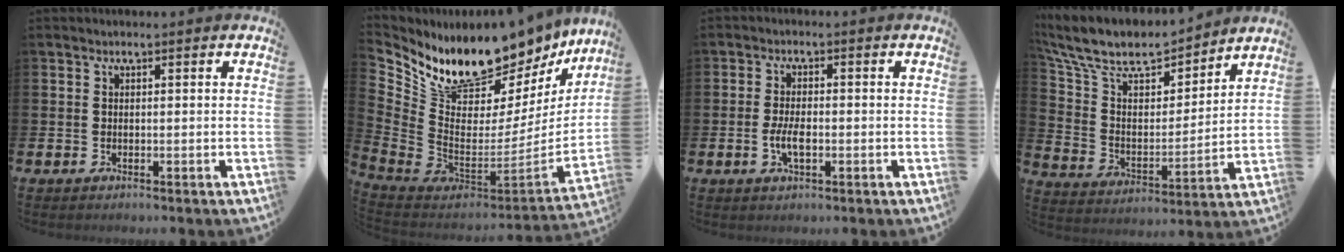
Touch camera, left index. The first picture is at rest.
{"total": 11.5, "force": [10.7, 3.8, 2.3], "torque": [-0.087, -0.095, 0.186]}
{"total": 3.4, "force": [-0.7, 1.4, 3.1], "torque": [-0.061, -0.001, -0.016]}
{"total": 10.7, "force": [9.6, 3.5, 3.3], "torque": [-0.120, -0.062, 0.167]}